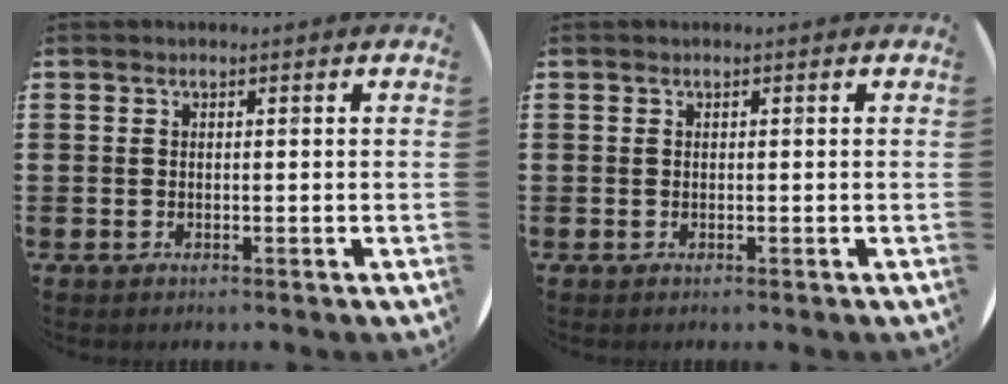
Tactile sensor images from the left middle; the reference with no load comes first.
{"total": 0.0}